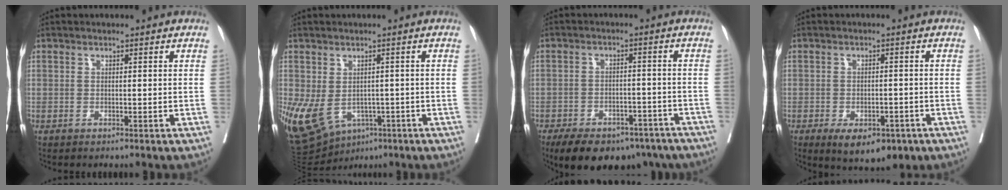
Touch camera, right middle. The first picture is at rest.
{"total": 12.5, "force": [-5.0, 8.3, 7.9], "torque": [-0.169, -0.008, -0.066]}
{"total": 17.5, "force": [-12.7, 8.6, 8.3], "torque": [-0.153, 0.000, -0.169]}
{"total": 9.7, "force": [-5.9, 4.8, 6.0], "torque": [-0.081, -0.003, -0.079]}